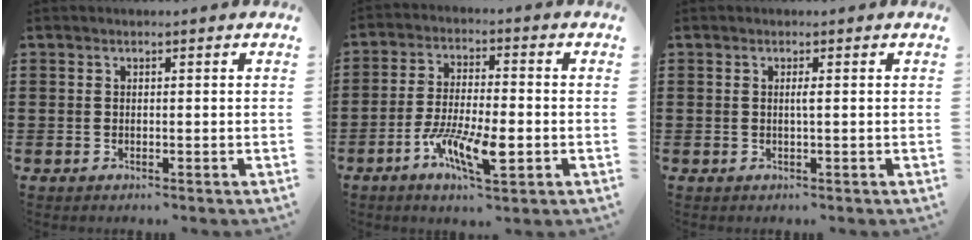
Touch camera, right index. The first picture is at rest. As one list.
[{"total": 9.5, "force": [-4.0, 2.7, 8.2], "torque": [-0.167, -0.009, -0.071]}, {"total": 0.9, "force": [0.1, -0.1, 0.9], "torque": [-0.018, -0.003, 0.001]}]